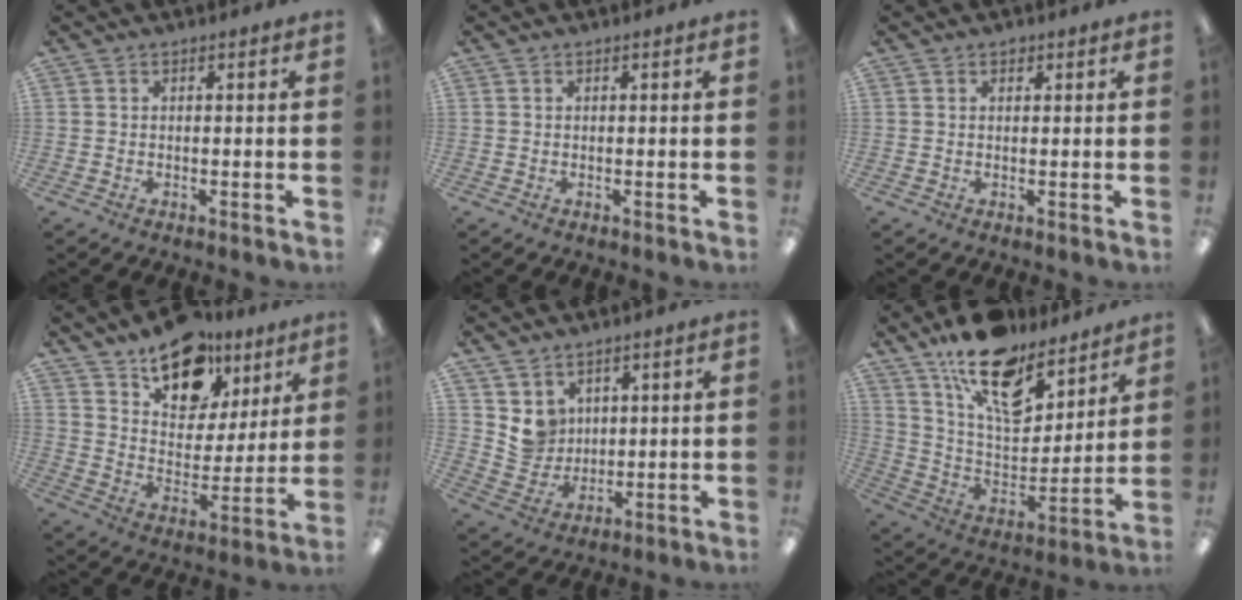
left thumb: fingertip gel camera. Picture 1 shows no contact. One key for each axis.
{"total": 0.0}
{"total": 1.1, "fx": 0.8, "fy": 0.7, "fz": 0.5, "tx": -0.001, "ty": -0.001, "tz": 0.012}
{"total": 16.3, "fx": 11.3, "fy": 9.5, "fz": 6.9, "tx": -0.099, "ty": -0.069, "tz": 0.204}
{"total": 7.2, "fx": 4.3, "fy": 5.7, "fz": 0.3, "tx": -0.018, "ty": -0.026, "tz": 0.086}
{"total": 18.3, "fx": 12.8, "fy": 8.8, "fz": 9.6, "tx": -0.170, "ty": -0.081, "tz": 0.229}